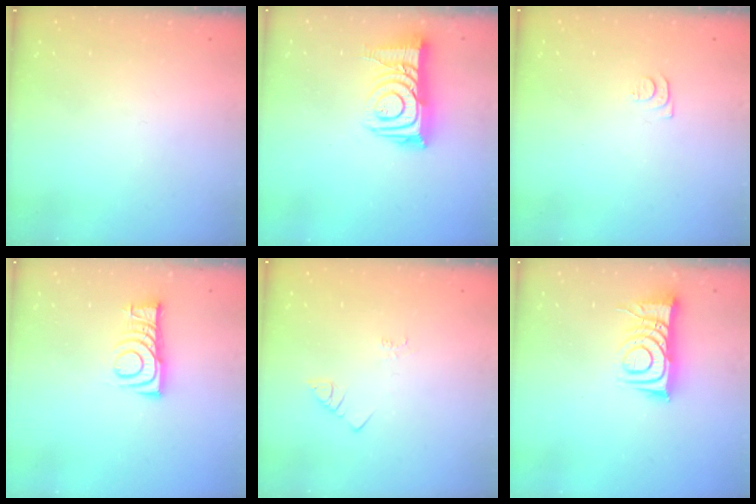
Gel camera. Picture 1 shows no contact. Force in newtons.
{"total": 14.1, "press": 14.1, "slide": 1.1}
{"total": 4.6, "press": 4.6, "slide": 0.6}
{"total": 8.0, "press": 7.9, "slide": 0.5}
{"total": 1.4, "press": 1.4, "slide": 0.3}
{"total": 9.8, "press": 9.8, "slide": 1.2}